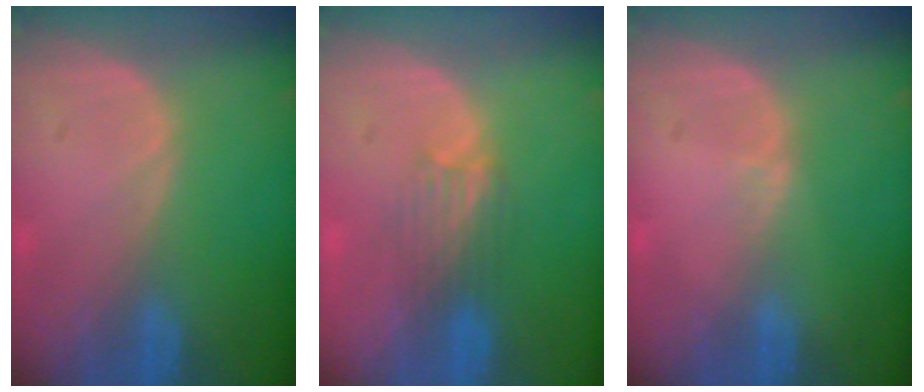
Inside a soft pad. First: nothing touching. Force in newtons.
{"total": 3.3, "press": 3.3, "slide": 0.1}
{"total": 0.6, "press": 0.6, "slide": 0.2}